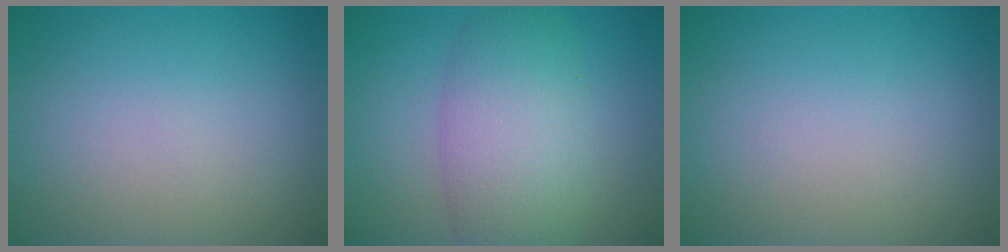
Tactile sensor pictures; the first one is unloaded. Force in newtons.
{"total": 7.1, "press": 7.1, "slide": 0.2}
{"total": 0.0}